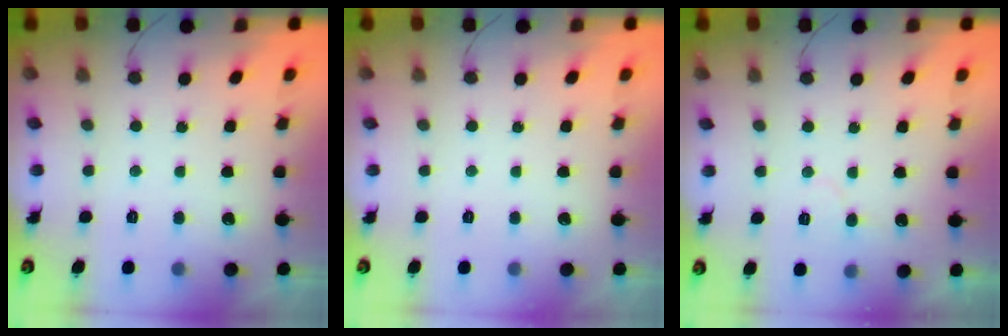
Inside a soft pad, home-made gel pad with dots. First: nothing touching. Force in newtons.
{"total": 0.0}
{"total": 3.5, "press": 3.4, "slide": 0.3}